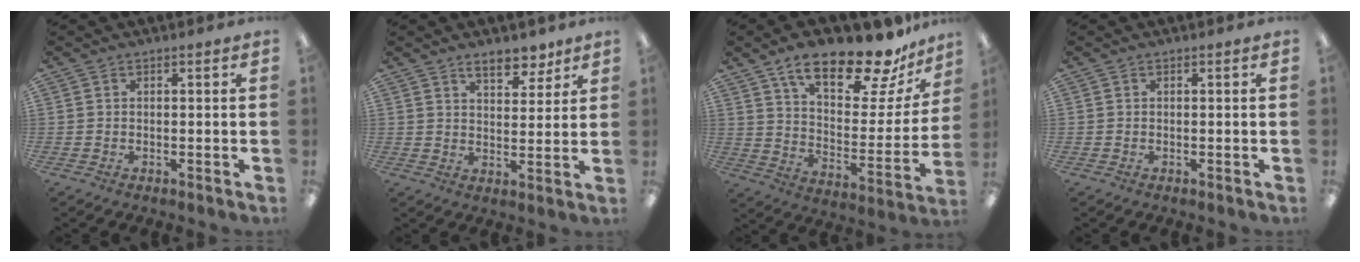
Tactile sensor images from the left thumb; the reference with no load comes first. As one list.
[{"total": 7.0, "force": [5.3, 3.1, 3.2], "torque": [-0.026, -0.031, 0.091]}, {"total": 20.6, "force": [15.9, 6.7, 11.3], "torque": [-0.184, -0.102, 0.269]}, {"total": 0.0}]